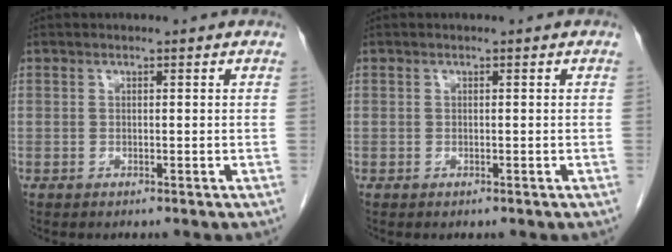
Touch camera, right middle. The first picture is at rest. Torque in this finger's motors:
{"motor_torque": [-0.08, -0.11, -0.11, -0.01]}